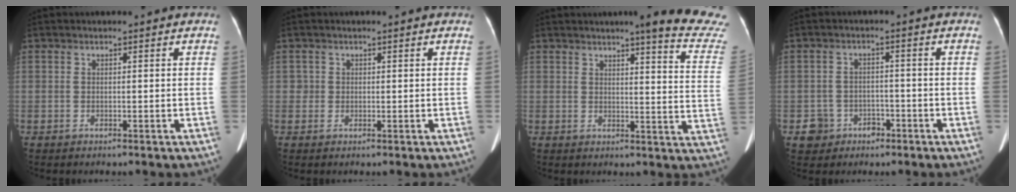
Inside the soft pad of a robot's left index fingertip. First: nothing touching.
{"total": 1.0, "force": [0.0, 0.9, -0.2], "torque": [0.015, -0.005, -0.005]}
{"total": 15.2, "force": [13.9, -0.8, 6.1], "torque": [-0.061, -0.110, 0.133]}
{"total": 4.3, "force": [-2.4, 3.6, 0.2], "torque": [0.003, 0.006, -0.031]}